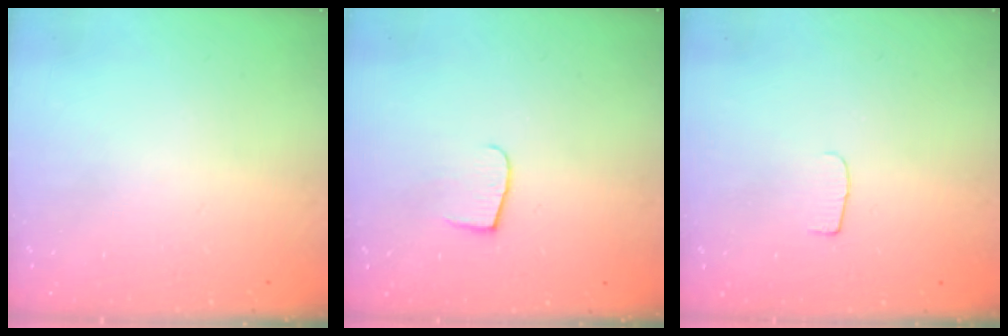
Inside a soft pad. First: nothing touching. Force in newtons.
{"total": 4.9, "press": 4.9, "slide": 0.5}
{"total": 4.5, "press": 4.4, "slide": 0.5}